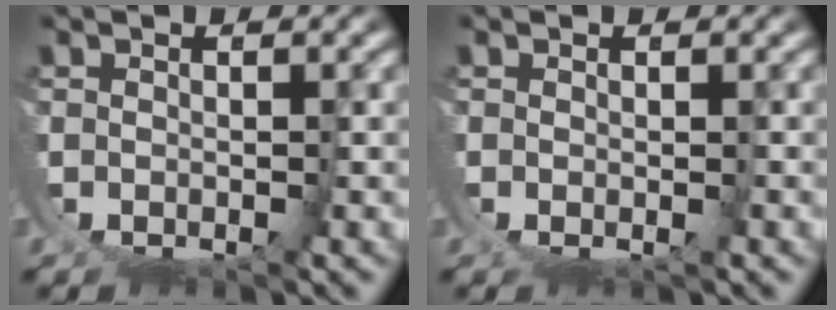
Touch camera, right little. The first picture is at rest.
{"total": 0.9, "force": [-0.7, 0.5, 0.3], "torque": [-0.012, -0.014, -0.002]}